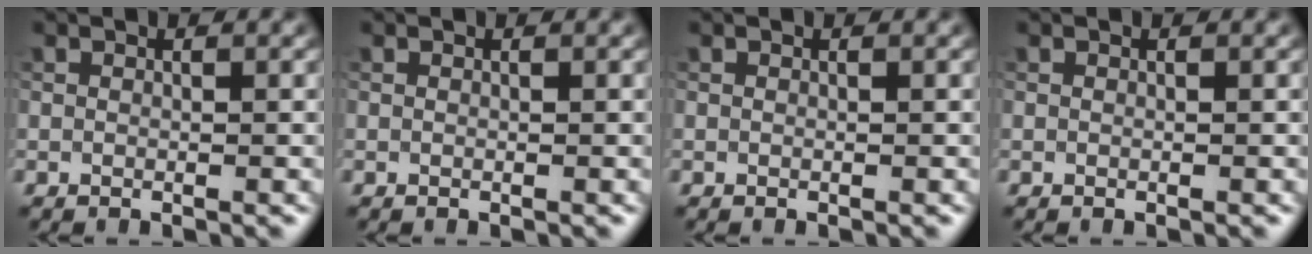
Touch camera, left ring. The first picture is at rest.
{"total": 0.0}
{"total": 0.0}
{"total": 0.0}